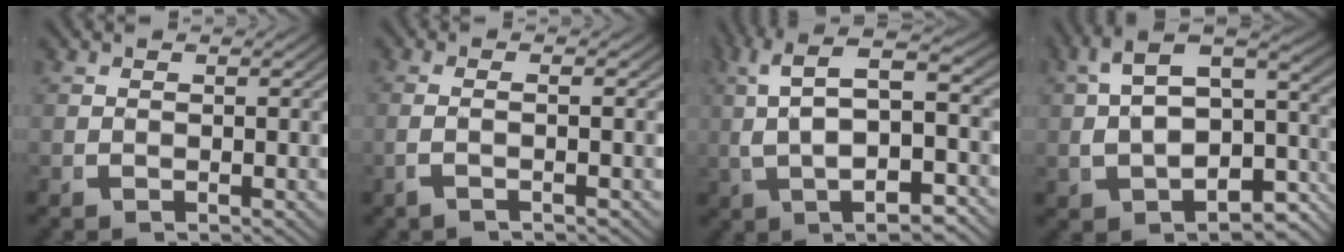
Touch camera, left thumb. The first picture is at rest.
{"total": 2.0, "force": [-0.3, -0.3, 2.0], "torque": [-0.053, 0.000, -0.004]}
{"total": 9.9, "force": [1.5, 4.9, 8.5], "torque": [-0.150, 0.011, 0.025]}
{"total": 9.4, "force": [-0.6, 6.0, 7.2], "torque": [-0.125, -0.012, 0.004]}